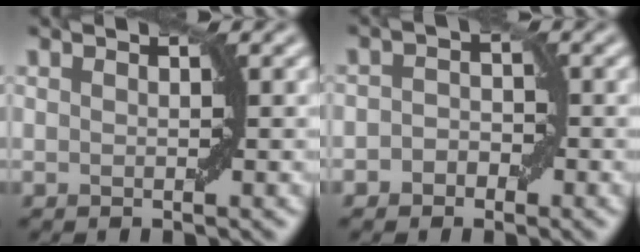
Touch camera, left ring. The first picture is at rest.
{"total": 1.9, "force": [-0.9, 1.5, 0.7], "torque": [0.000, 0.004, -0.023]}